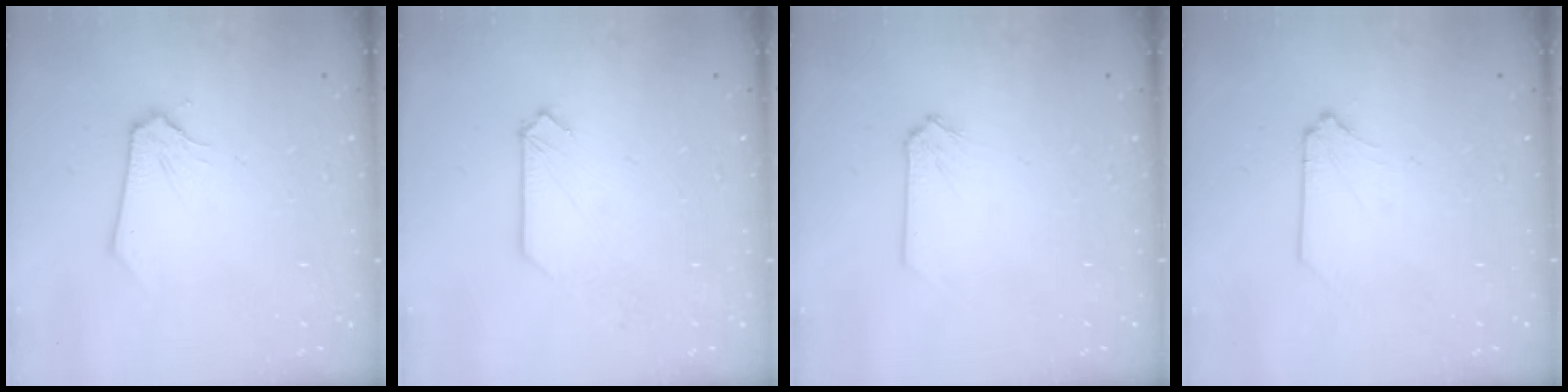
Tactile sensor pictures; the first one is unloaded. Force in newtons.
{"total": 0.7, "press": 0.7, "slide": 0.1}
{"total": 0.0}
{"total": 0.0}